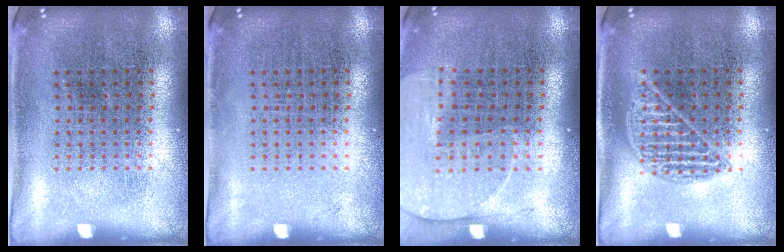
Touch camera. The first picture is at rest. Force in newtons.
{"total": 0.0}
{"total": 1.4, "press": 1.3, "slide": 0.5}
{"total": 1.0, "press": 1.0, "slide": 0.1}